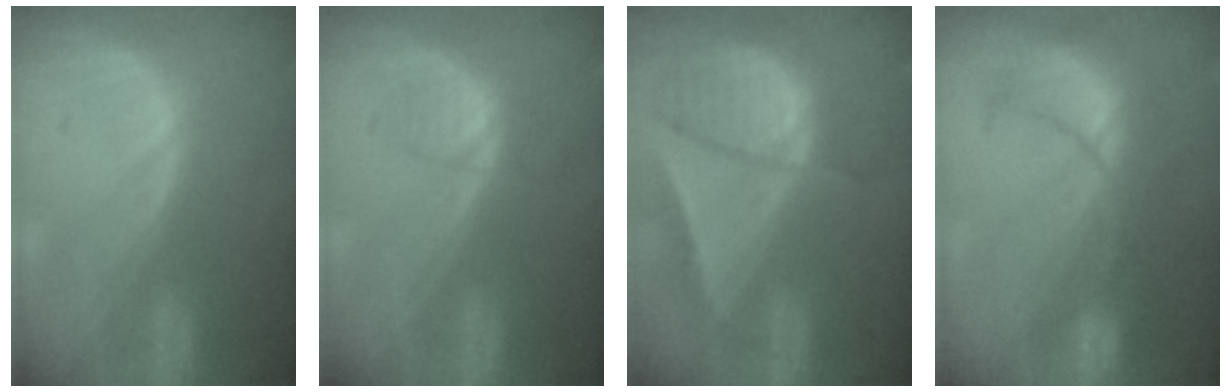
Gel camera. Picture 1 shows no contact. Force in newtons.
{"total": 2.1, "press": 2.1, "slide": 0.3}
{"total": 9.5, "press": 8.1, "slide": 4.9}
{"total": 8.4, "press": 8.3, "slide": 1.3}